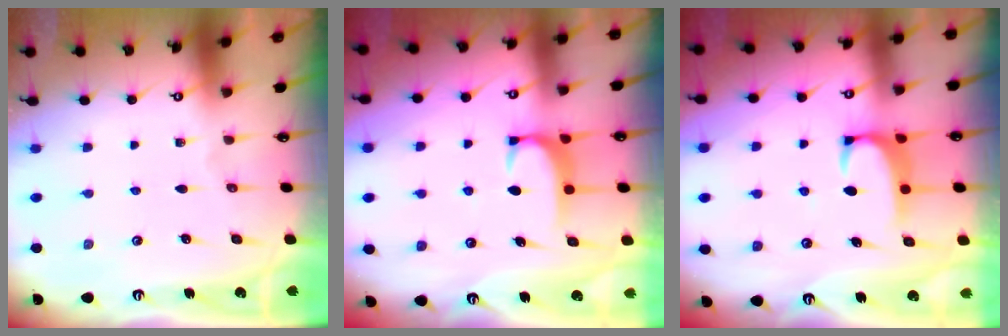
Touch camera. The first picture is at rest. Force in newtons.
{"total": 1.8, "press": 1.7, "slide": 0.5}
{"total": 1.8, "press": 1.7, "slide": 0.4}